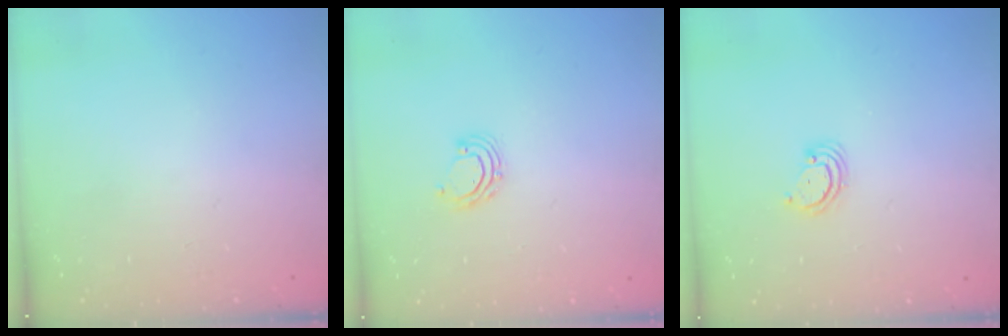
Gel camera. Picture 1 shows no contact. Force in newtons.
{"total": 4.2, "press": 4.2, "slide": 0.3}
{"total": 3.0, "press": 3.0, "slide": 0.3}